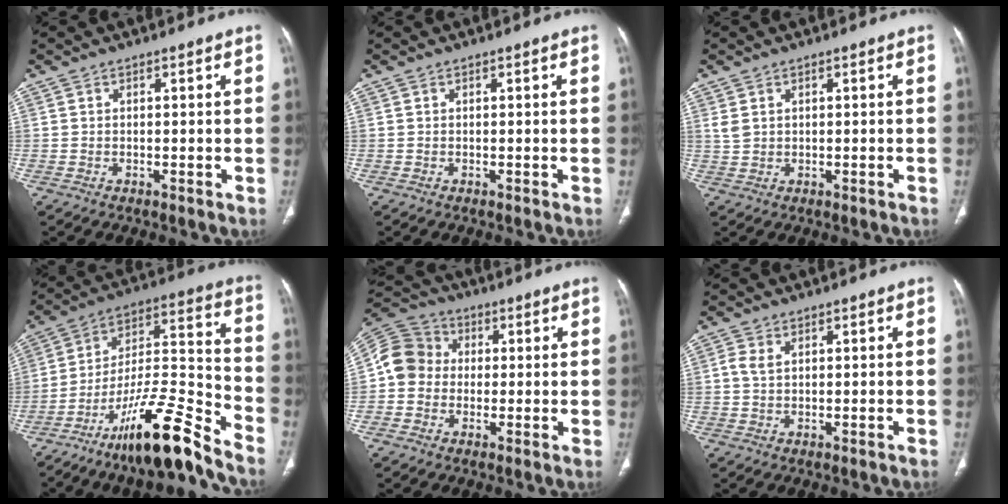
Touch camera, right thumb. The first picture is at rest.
{"total": 0.0}
{"total": 2.0, "force": [0.6, 1.4, 1.2], "torque": [-0.028, 0.008, 0.022]}
{"total": 19.8, "force": [-14.7, 2.9, 13.0], "torque": [-0.225, 0.093, -0.253]}
{"total": 9.0, "force": [-0.2, 8.1, 3.8], "torque": [-0.061, 0.030, -0.019]}
{"total": 2.2, "force": [0.3, 1.2, 1.8], "torque": [-0.046, 0.011, 0.008]}